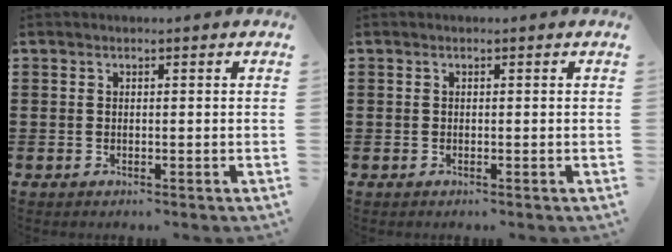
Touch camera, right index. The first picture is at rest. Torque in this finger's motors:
{"motor_torque": [-0.92, 1.21, 0.01, 0.00]}